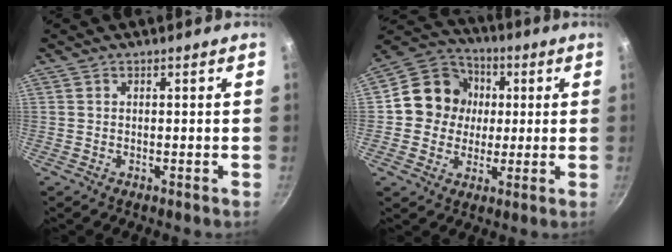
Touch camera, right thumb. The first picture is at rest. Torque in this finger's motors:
{"motor_torque": [1.05, 1.88, 0.46, -0.65, 0.07]}